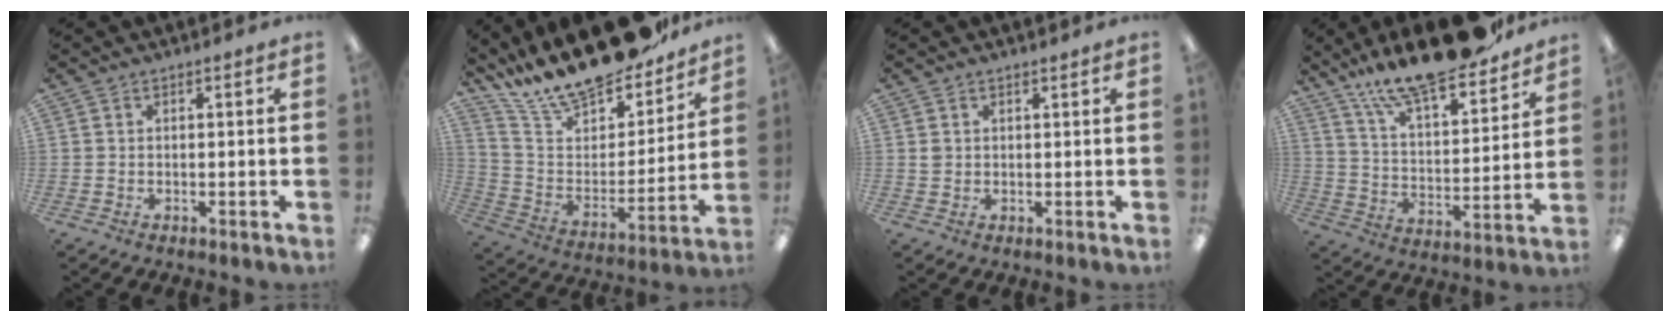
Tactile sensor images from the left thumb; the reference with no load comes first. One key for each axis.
{"total": 20.4, "fx": 18.2, "fy": 5.0, "fz": 7.9, "tx": -0.155, "ty": -0.132, "tz": 0.315}
{"total": 1.4, "fx": 0.7, "fy": 1.1, "fz": 0.3, "tx": -0.007, "ty": 0.002, "tz": 0.014}
{"total": 18.8, "fx": 16.2, "fy": 4.4, "fz": 8.6, "tx": -0.145, "ty": -0.110, "tz": 0.280}